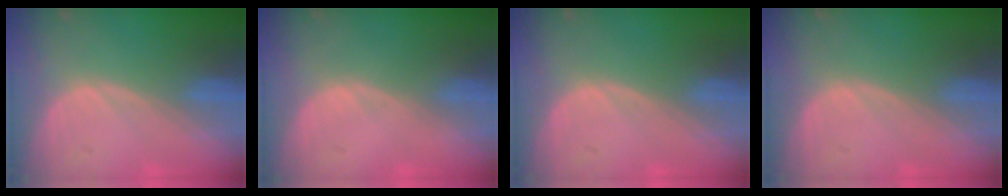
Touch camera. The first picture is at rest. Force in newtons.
{"total": 0.0}
{"total": 0.0}
{"total": 0.0}